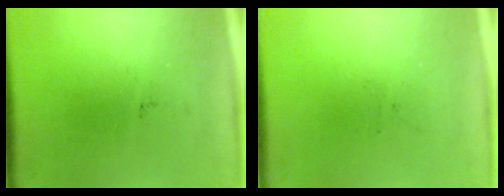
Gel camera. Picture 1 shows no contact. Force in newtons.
{"total": 0.0}